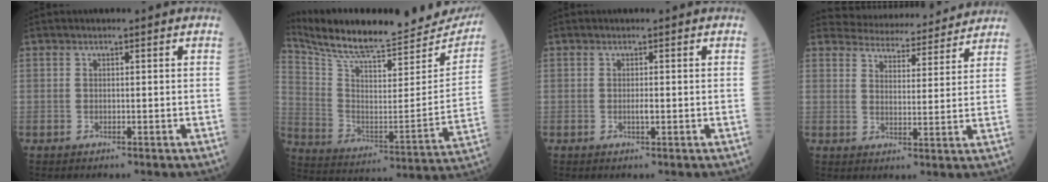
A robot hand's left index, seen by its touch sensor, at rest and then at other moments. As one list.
[{"total": 28.4, "force": [25.7, 4.8, 11.1], "torque": [-0.195, -0.065, 0.360]}, {"total": 0.8, "force": [0.0, 0.1, 0.8], "torque": [-0.019, -0.002, 0.000]}, {"total": 15.7, "force": [15.1, 3.0, 2.8], "torque": [-0.027, 0.009, 0.188]}]